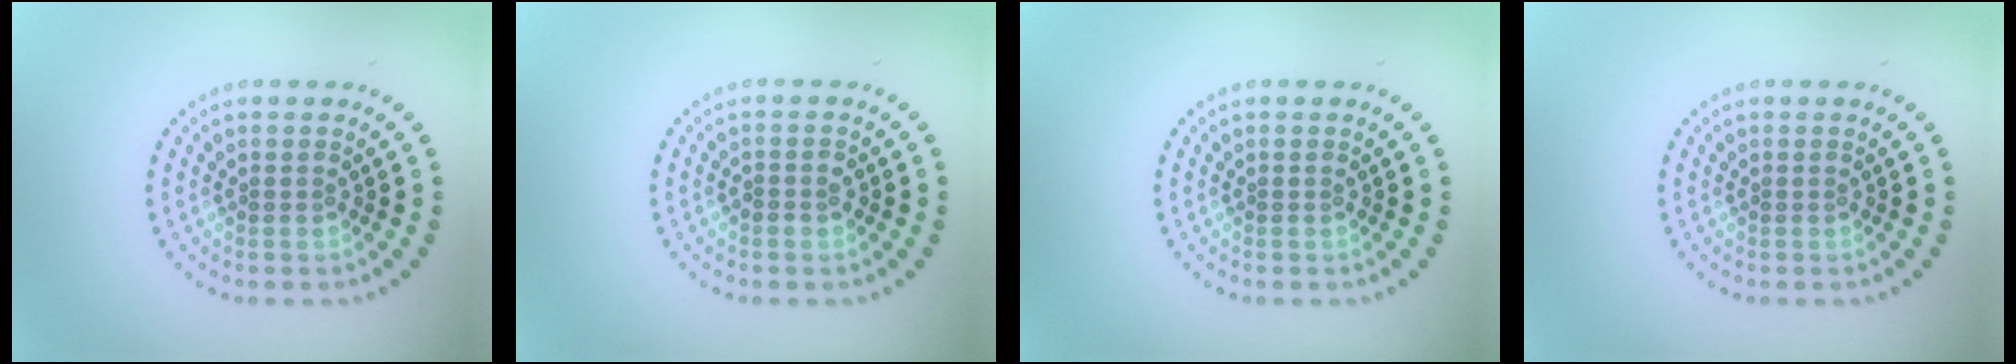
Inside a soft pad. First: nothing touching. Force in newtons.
{"total": 1.2, "press": 1.0, "slide": 0.6}
{"total": 0.0}
{"total": 0.0}